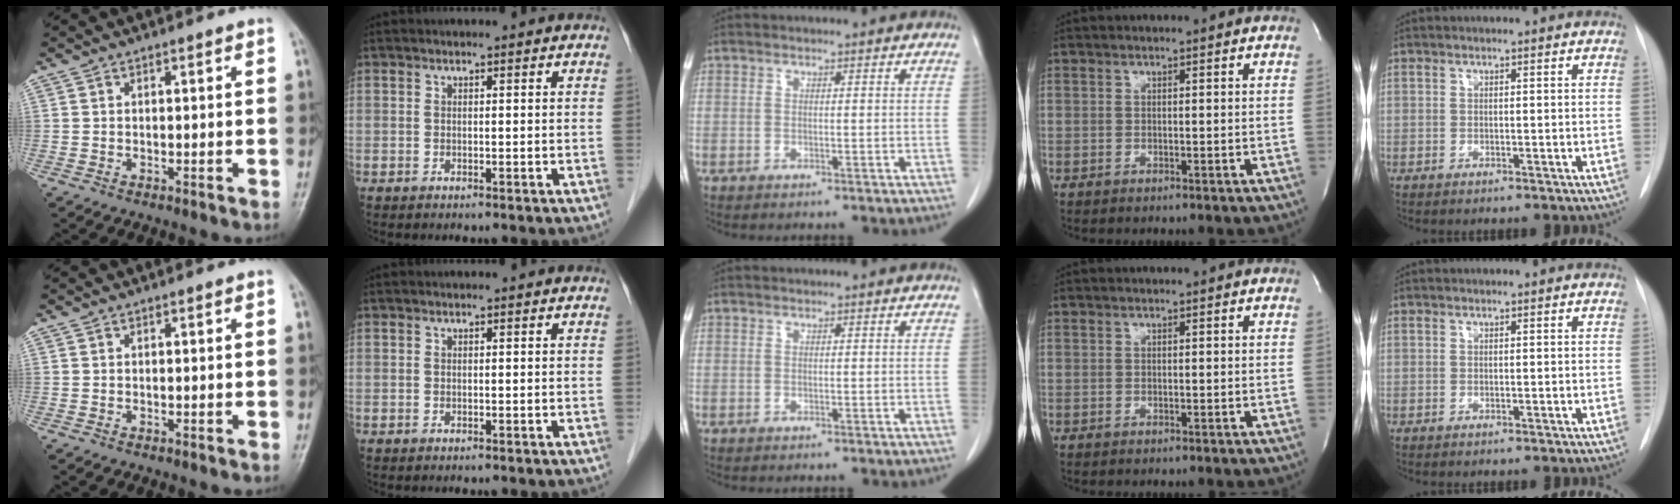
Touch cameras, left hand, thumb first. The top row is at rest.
{}